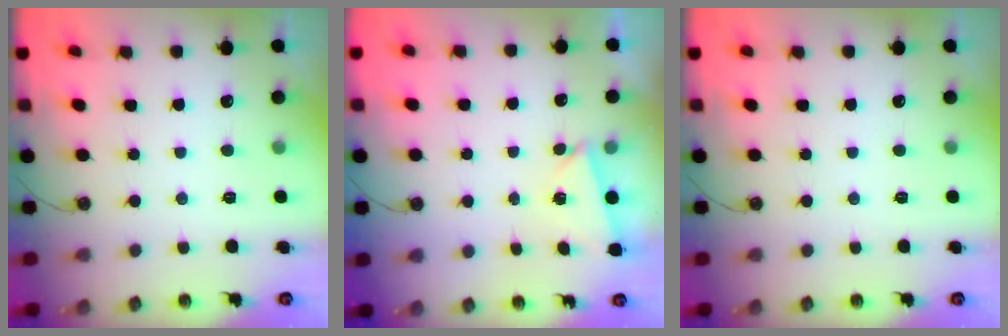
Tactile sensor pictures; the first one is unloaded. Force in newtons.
{"total": 2.2, "press": 1.2, "slide": 1.8}
{"total": 0.0}